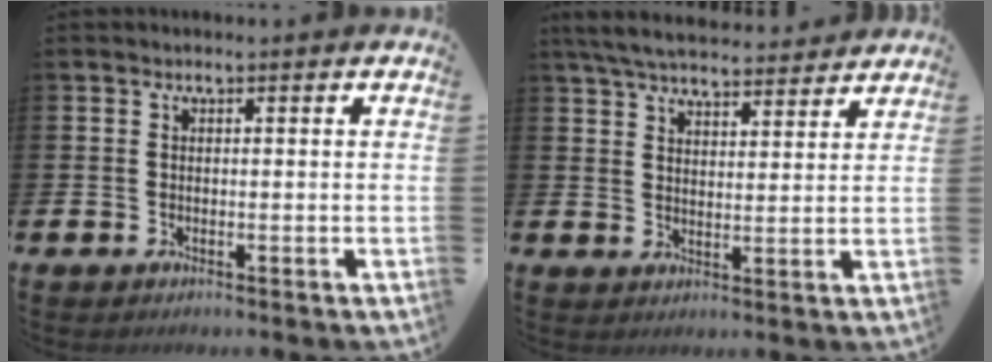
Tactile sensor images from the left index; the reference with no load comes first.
{"total": 6.2, "force": [5.9, 1.0, 1.5], "torque": [-0.053, -0.026, 0.107]}